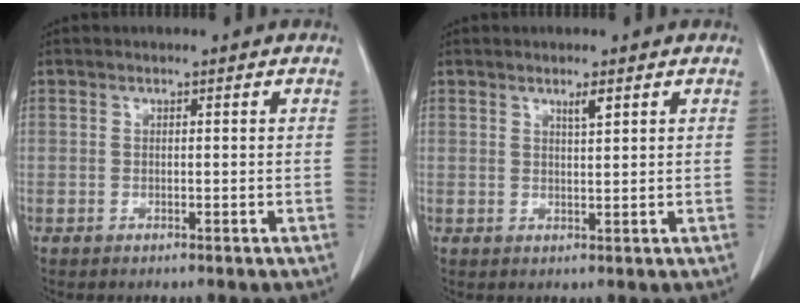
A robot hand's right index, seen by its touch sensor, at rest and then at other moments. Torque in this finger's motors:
{"motor_torque": [0.07, 0.00, 0.03, 0.01]}